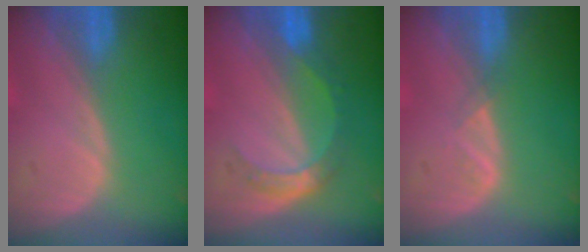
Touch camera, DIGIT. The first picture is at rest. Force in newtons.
{"total": 5.4, "press": 4.9, "slide": 2.2}
{"total": 1.3, "press": 1.2, "slide": 0.7}